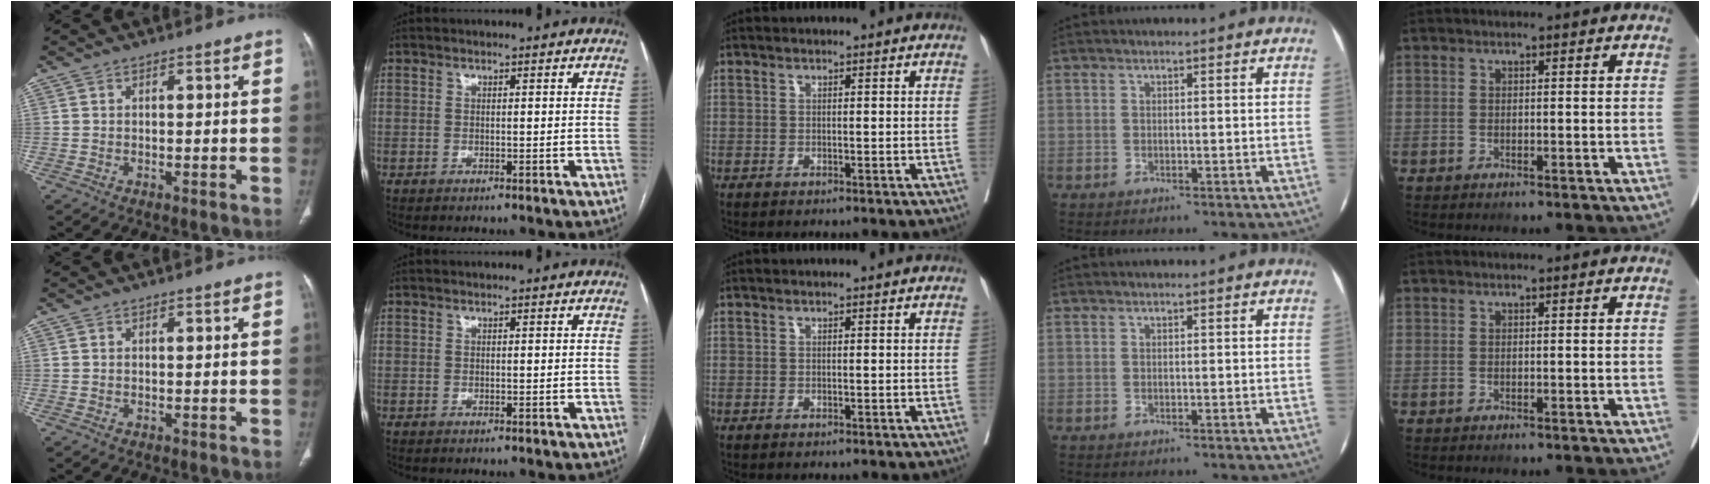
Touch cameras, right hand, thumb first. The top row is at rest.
{}